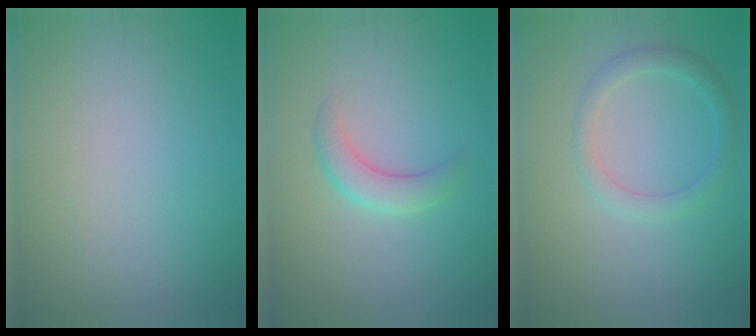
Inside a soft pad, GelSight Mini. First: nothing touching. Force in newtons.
{"total": 2.4, "press": 2.4, "slide": 0.1}
{"total": 2.2, "press": 2.2, "slide": 0.1}